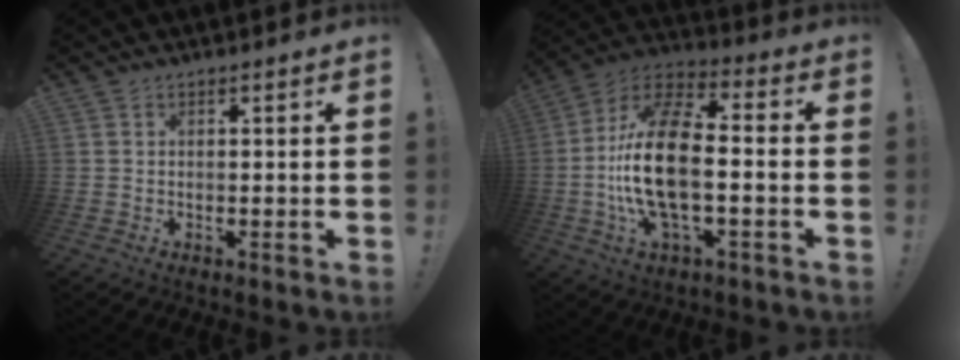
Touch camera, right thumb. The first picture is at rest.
{"total": 19.8, "force": [-2.3, 9.3, 17.3], "torque": [-0.337, 0.015, -0.041]}